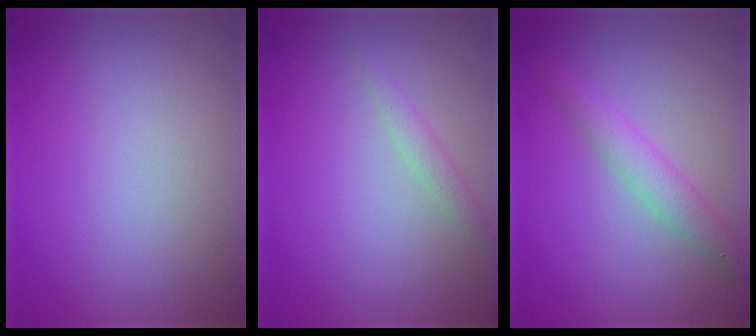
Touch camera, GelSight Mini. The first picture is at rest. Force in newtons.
{"total": 1.3, "press": 1.3, "slide": 0.1}
{"total": 2.4, "press": 2.4, "slide": 0.1}